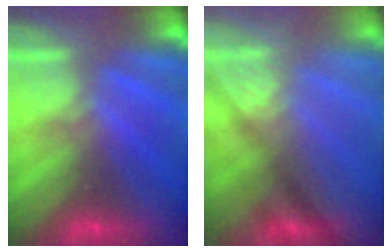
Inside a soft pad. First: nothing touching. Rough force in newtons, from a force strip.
{"total": 2.7}